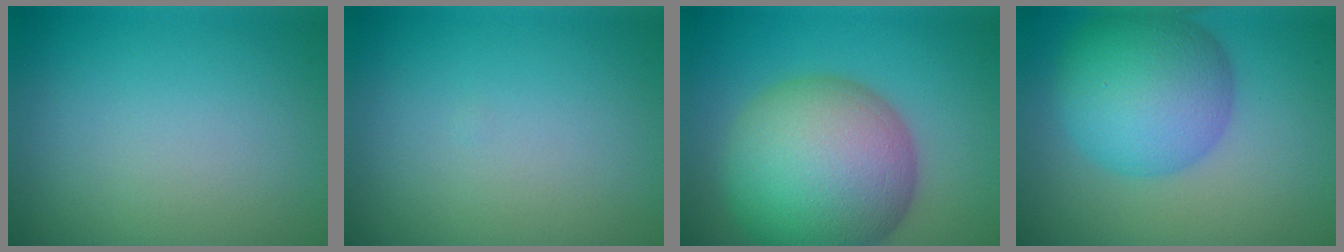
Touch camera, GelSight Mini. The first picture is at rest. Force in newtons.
{"total": 0.0}
{"total": 13.5, "press": 13.5, "slide": 0.4}
{"total": 9.1, "press": 9.1, "slide": 0.1}